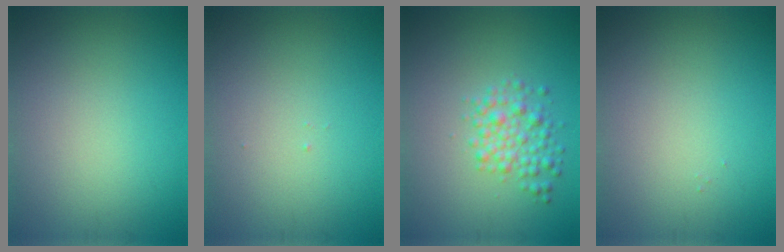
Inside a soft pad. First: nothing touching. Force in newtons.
{"total": 0.0}
{"total": 2.8, "press": 2.8, "slide": 0.1}
{"total": 0.0}